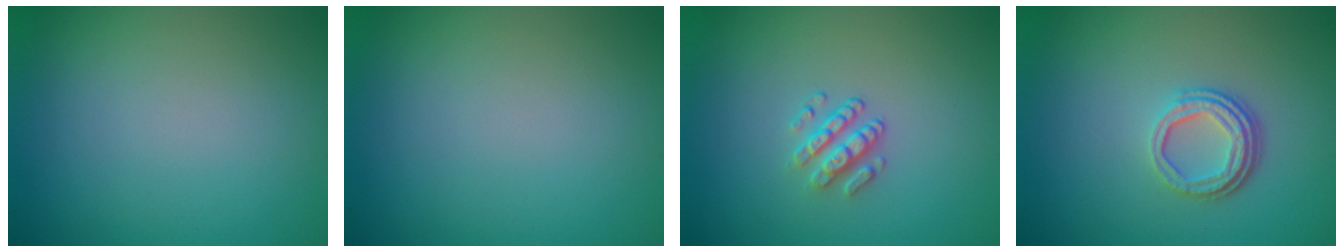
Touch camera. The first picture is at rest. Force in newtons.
{"total": 0.0}
{"total": 2.0, "press": 1.6, "slide": 1.3}
{"total": 3.5, "press": 2.6, "slide": 2.3}